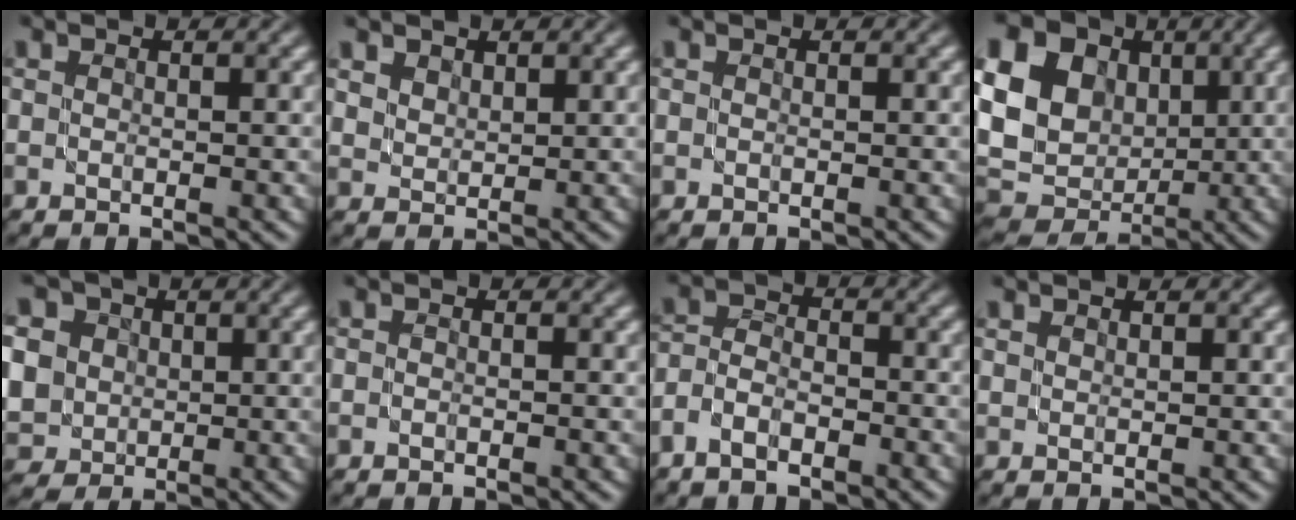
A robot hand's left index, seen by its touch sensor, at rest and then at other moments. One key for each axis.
{"total": 2.3, "fx": 1.9, "fy": 1.2, "fz": 0.6, "tx": -0.020, "ty": 0.001, "tz": 0.039}
{"total": 0.0}
{"total": 17.8, "fx": 3.9, "fy": 15.0, "fz": 8.8, "tx": -0.206, "ty": 0.031, "tz": 0.038}
{"total": 10.9, "fx": 2.1, "fy": 9.5, "fz": 4.9, "tx": -0.130, "ty": 0.016, "tz": 0.017}
{"total": 0.6, "fx": -0.4, "fy": 0.1, "fz": 0.4, "tx": -0.008, "ty": 0.000, "tz": -0.008}
{"total": 3.5, "fx": -2.4, "fy": 1.7, "fz": 1.9, "tx": -0.031, "ty": 0.005, "tz": -0.054}
{"total": 0.5, "fx": 0.5, "fy": -0.1, "fz": -0.1, "tx": 0.004, "ty": 0.000, "tz": 0.011}